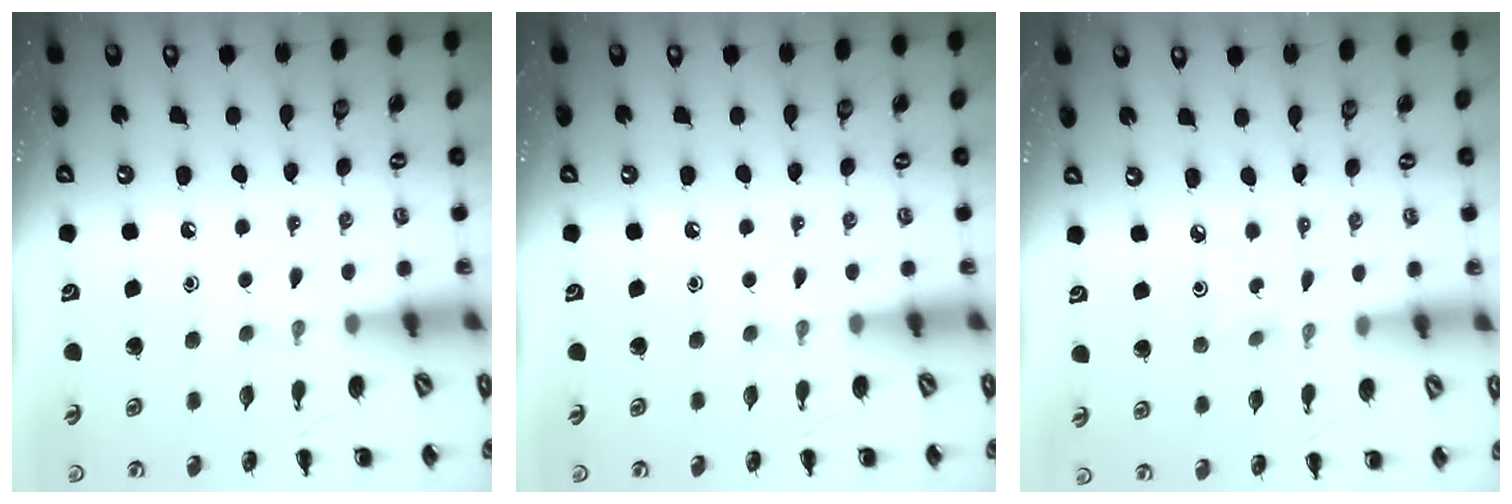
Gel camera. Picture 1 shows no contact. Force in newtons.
{"total": 0.0}
{"total": 2.5, "press": 2.3, "slide": 0.9}